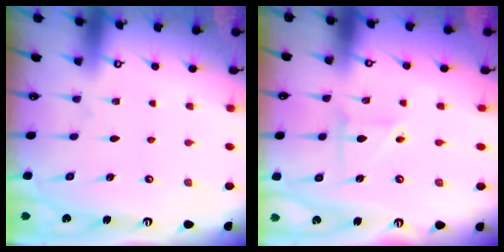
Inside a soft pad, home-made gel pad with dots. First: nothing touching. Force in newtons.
{"total": 2.8, "press": 2.7, "slide": 0.6}